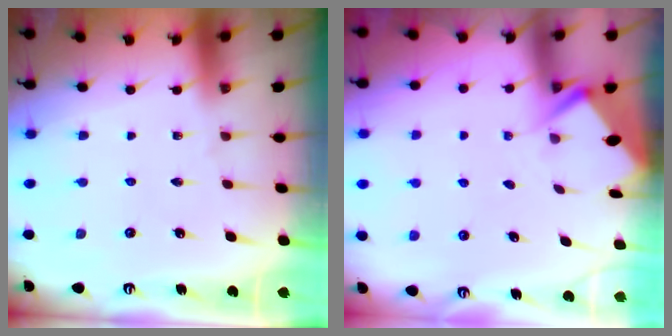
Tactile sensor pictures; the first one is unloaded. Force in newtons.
{"total": 2.6, "press": 2.6, "slide": 0.1}